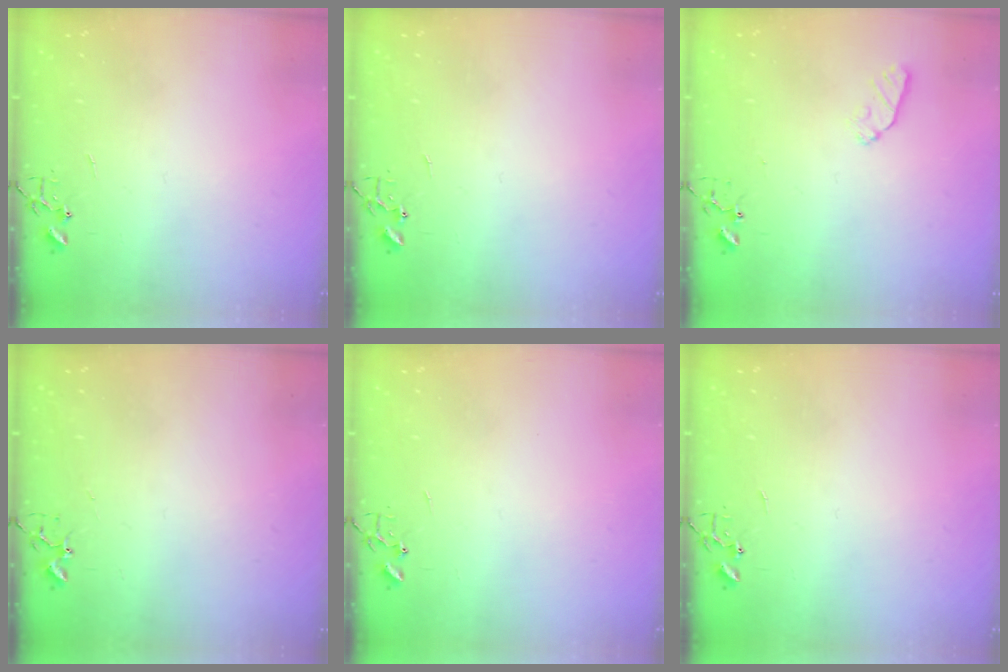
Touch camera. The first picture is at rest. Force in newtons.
{"total": 0.0}
{"total": 5.4, "press": 5.3, "slide": 0.7}
{"total": 4.2, "press": 4.2, "slide": 0.7}
{"total": 0.0}
{"total": 0.0}